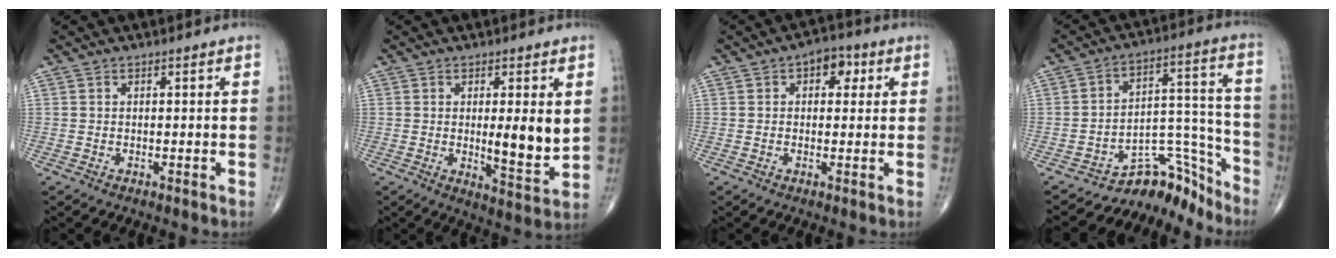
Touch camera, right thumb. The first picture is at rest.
{"total": 8.5, "force": [1.1, 2.3, 8.1], "torque": [-0.114, -0.026, 0.022]}
{"total": 5.3, "force": [1.8, 3.4, 3.7], "torque": [-0.020, 0.005, 0.016]}
{"total": 11.2, "force": [-10.0, 4.8, 1.4], "torque": [0.022, 0.151, -0.163]}